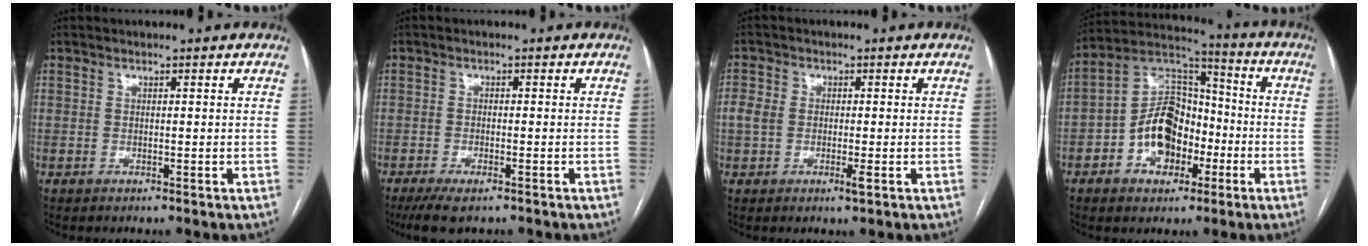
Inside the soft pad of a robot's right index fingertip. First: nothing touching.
{"total": 5.6, "force": [-4.0, 1.5, 3.6], "torque": [-0.062, -0.012, -0.065]}
{"total": 4.0, "force": [-0.8, 2.1, 3.3], "torque": [-0.069, 0.004, -0.014]}
{"total": 12.1, "force": [-3.8, 8.0, 8.2], "torque": [-0.166, 0.038, -0.062]}